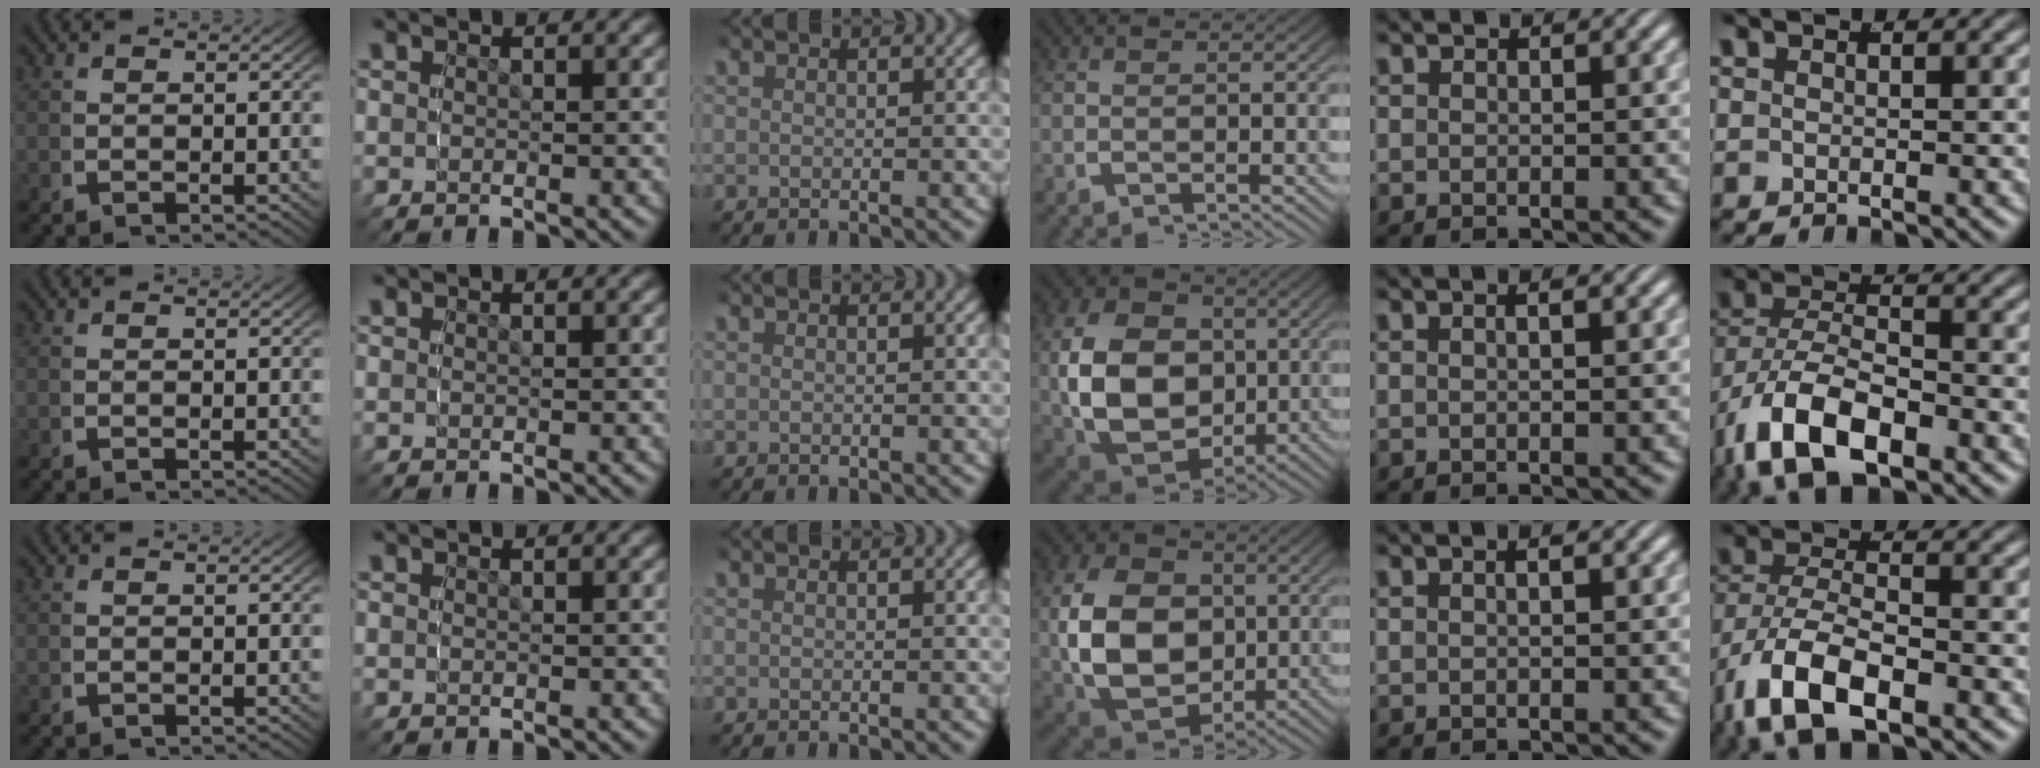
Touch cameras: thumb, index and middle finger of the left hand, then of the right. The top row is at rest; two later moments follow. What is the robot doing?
{"motion": "grasp_and_lifting", "object": "cloth"}